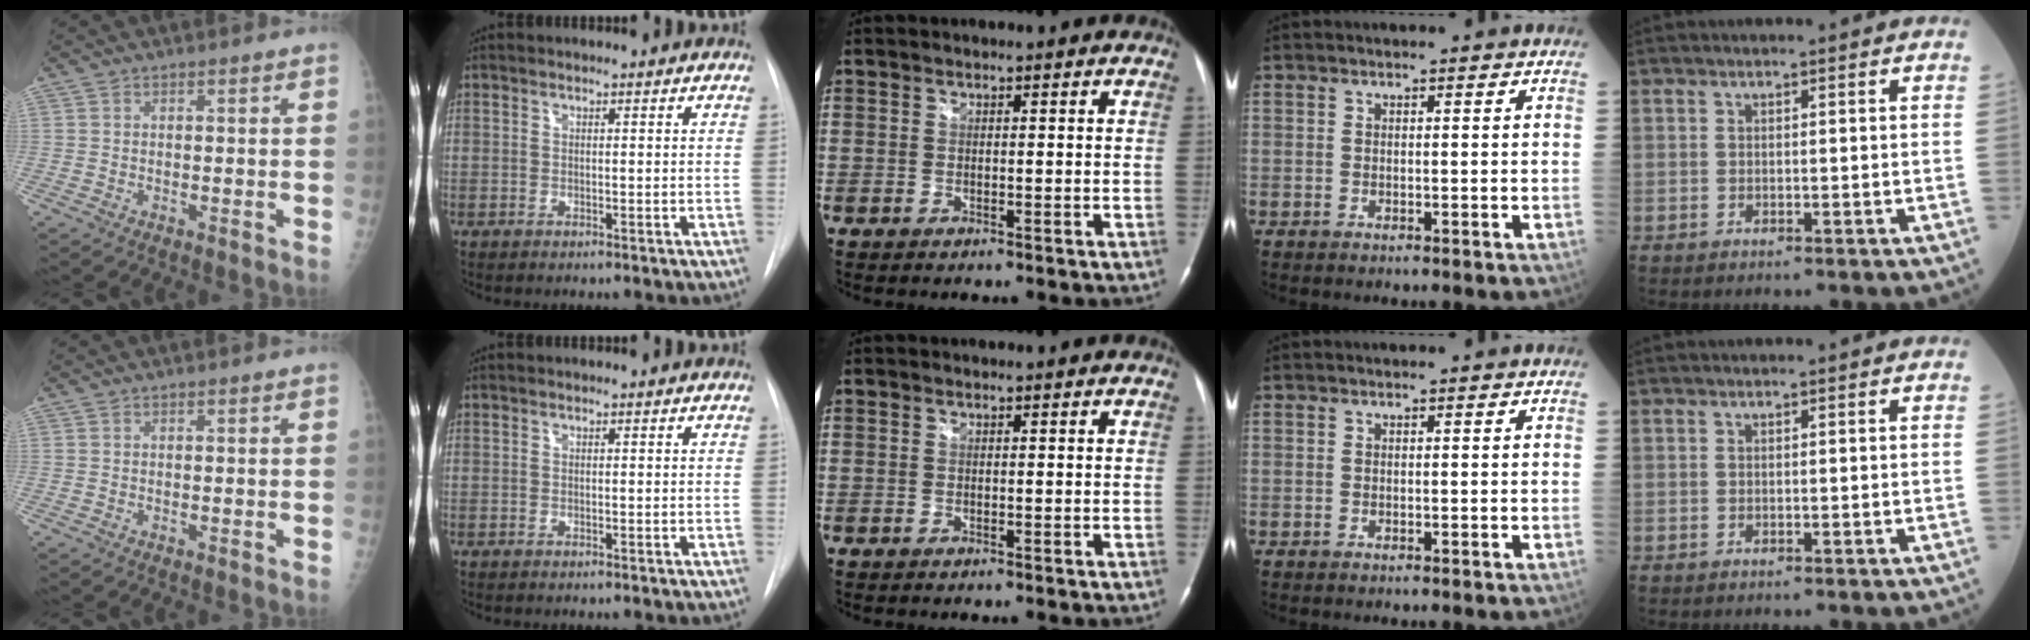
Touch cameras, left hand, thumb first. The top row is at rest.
{}